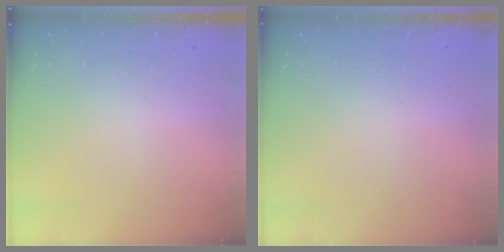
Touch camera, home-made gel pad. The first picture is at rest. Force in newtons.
{"total": 0.0}